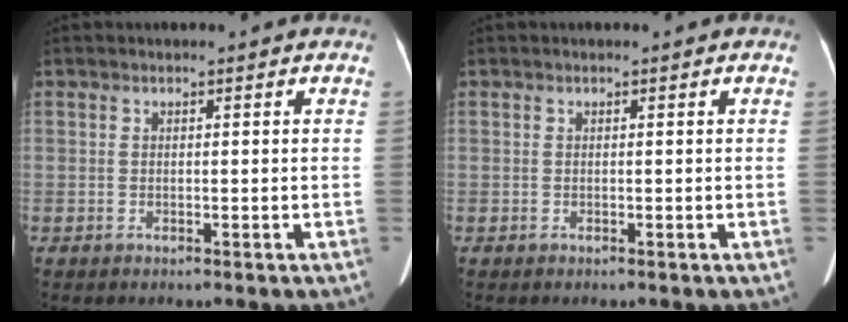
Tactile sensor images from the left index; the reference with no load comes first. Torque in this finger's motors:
{"motor_torque": [-0.06, -0.04, 0.00, 0.00]}